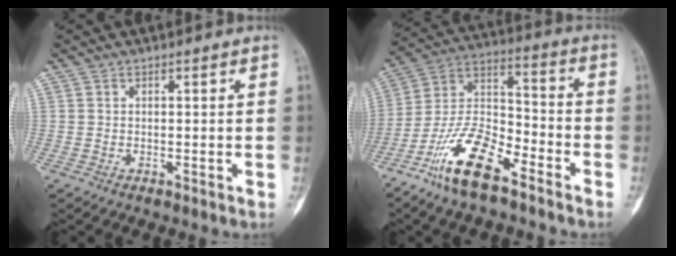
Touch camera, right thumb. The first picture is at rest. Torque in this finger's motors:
{"motor_torque": [0.39, 0.37, 1.62, -1.10, 0.14]}